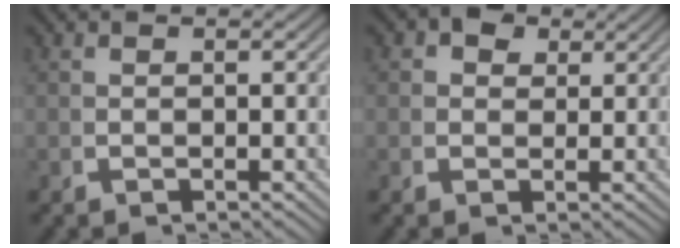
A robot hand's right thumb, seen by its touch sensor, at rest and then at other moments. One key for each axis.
{"total": 3.4, "fx": 1.6, "fy": 2.6, "fz": 1.4, "tx": -0.023, "ty": -0.003, "tz": 0.023}